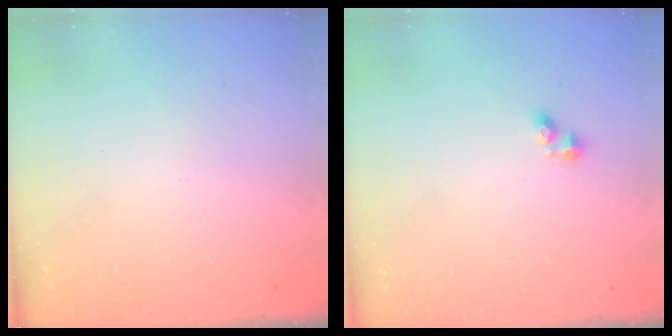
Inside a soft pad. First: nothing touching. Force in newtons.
{"total": 2.6, "press": 2.6, "slide": 0.4}